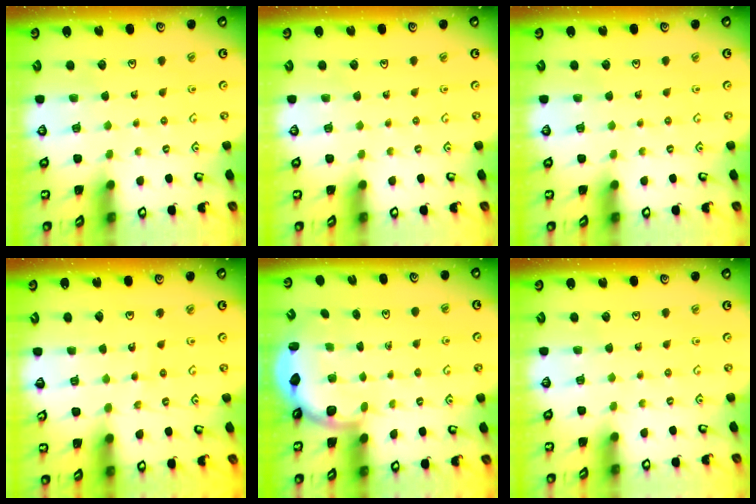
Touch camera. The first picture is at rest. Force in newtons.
{"total": 0.0}
{"total": 0.0}
{"total": 7.2, "press": 7.1, "slide": 0.7}
{"total": 3.4, "press": 2.9, "slide": 1.8}
{"total": 0.0}